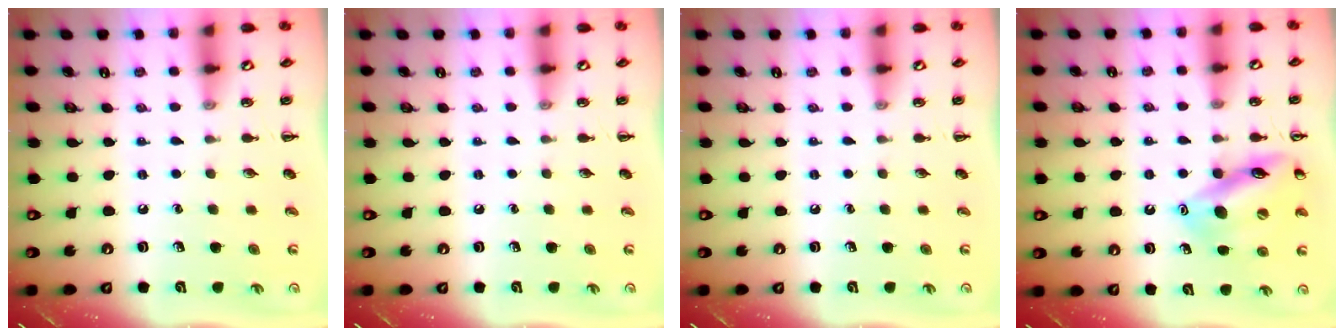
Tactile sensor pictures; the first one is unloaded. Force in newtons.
{"total": 0.0}
{"total": 0.0}
{"total": 14.2, "press": 14.1, "slide": 1.1}